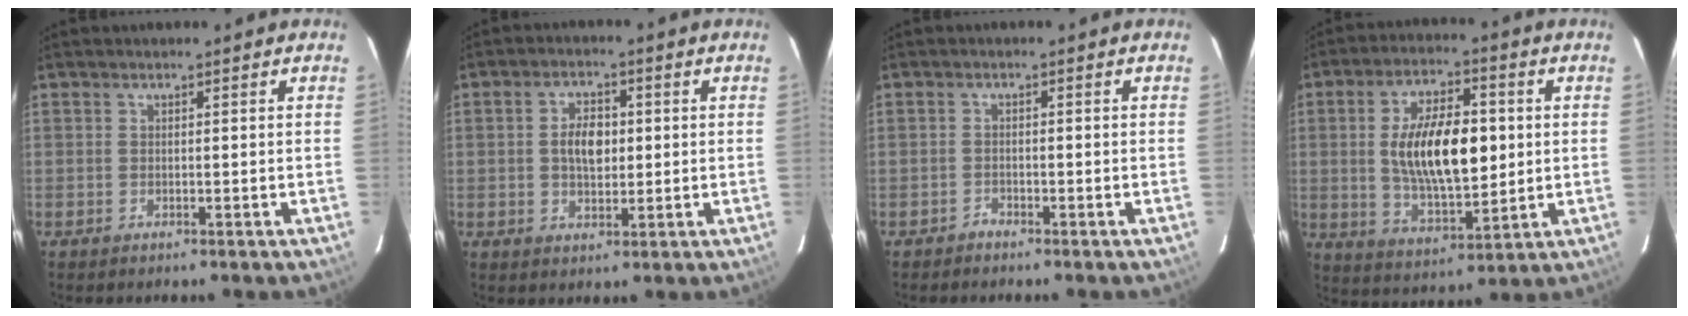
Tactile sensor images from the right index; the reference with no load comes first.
{"total": 5.7, "force": [0.4, 3.5, 4.5], "torque": [-0.080, 0.010, 0.009]}
{"total": 1.1, "force": [-1.0, 0.3, -0.1], "torque": [0.002, 0.004, -0.021]}
{"total": 15.9, "force": [1.2, 7.0, 14.2], "torque": [-0.251, 0.004, 0.030]}